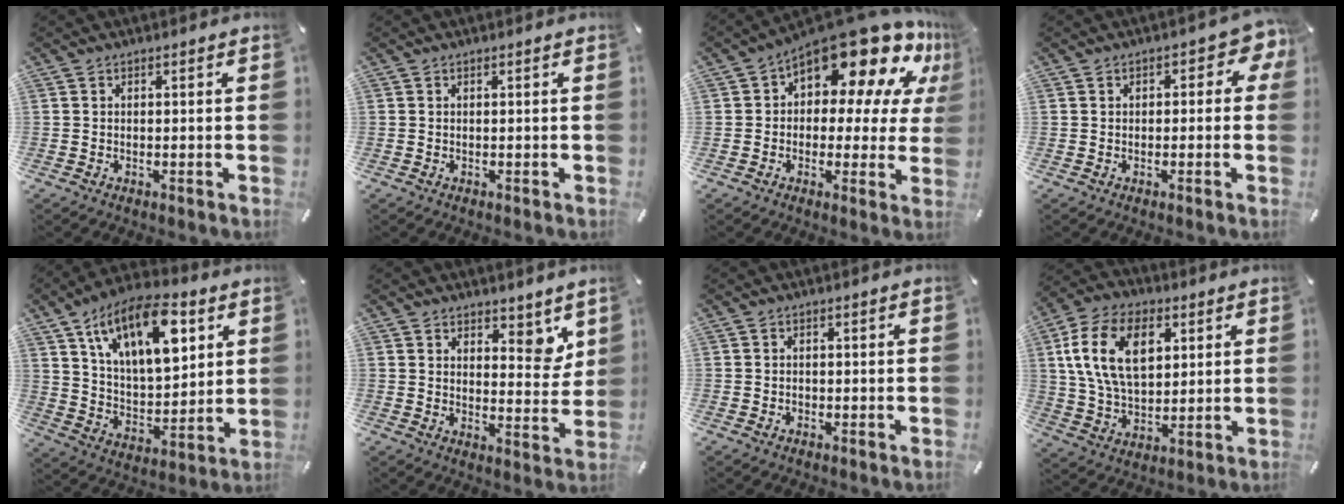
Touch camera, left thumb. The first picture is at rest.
{"total": 0.0}
{"total": 19.0, "force": [11.8, 9.2, 11.6], "torque": [-0.173, -0.088, 0.203]}
{"total": 4.2, "force": [0.6, 2.6, 3.2], "torque": [-0.040, 0.004, 0.005]}
{"total": 18.4, "force": [9.6, 9.6, 12.5], "torque": [-0.218, -0.032, 0.165]}
{"total": 7.2, "force": [4.8, 4.1, 3.4], "torque": [-0.018, -0.039, 0.080]}
{"total": 0.8, "force": [-0.2, 0.6, 0.5], "torque": [-0.011, 0.001, -0.005]}
{"total": 15.9, "force": [5.2, 10.2, 11.1], "torque": [-0.233, 0.003, 0.090]}